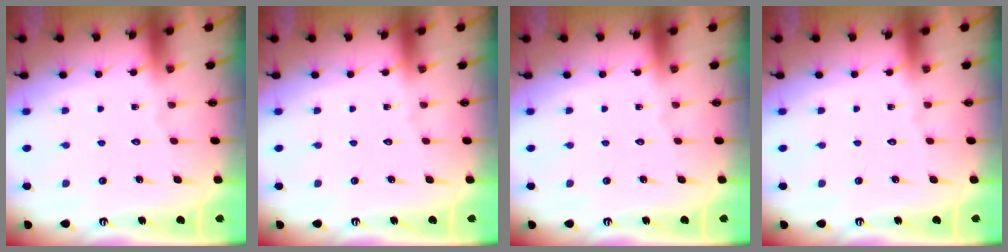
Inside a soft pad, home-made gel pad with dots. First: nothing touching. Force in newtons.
{"total": 0.0}
{"total": 0.0}
{"total": 0.0}